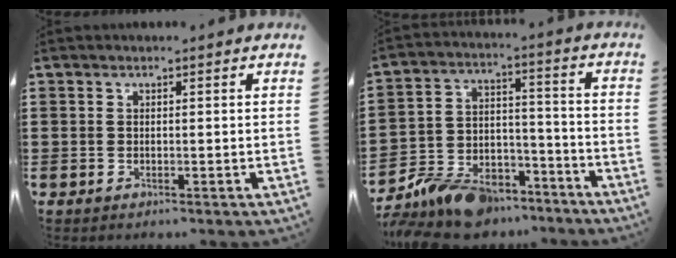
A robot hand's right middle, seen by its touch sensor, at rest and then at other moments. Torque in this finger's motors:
{"motor_torque": [2.14, 0.00, 0.49, 0.21]}